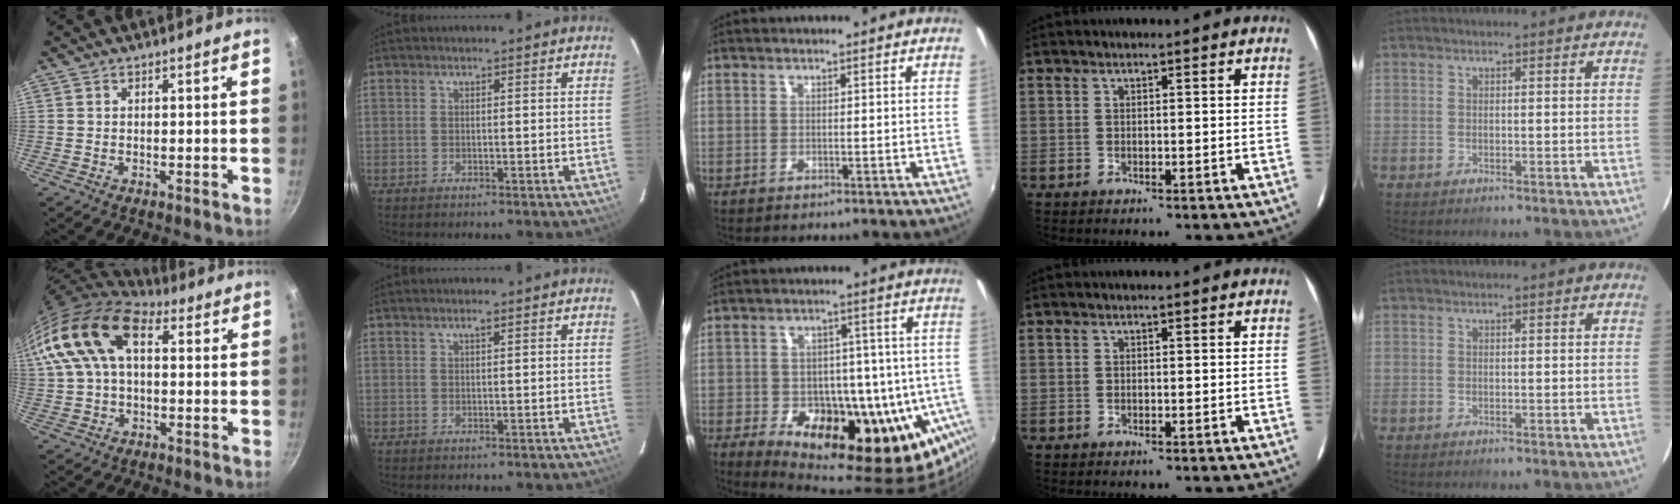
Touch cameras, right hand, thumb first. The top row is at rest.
{"thumb": {"total": 16.3, "force": [4.0, 9.8, 12.4], "torque": [-0.228, 0.029, 0.058]}, "index": {"total": 0.7, "force": [0.4, 0.1, 0.5], "torque": [-0.009, 0.004, 0.007]}, "middle": {"total": 24.3, "force": [-8.6, 14.2, 17.7], "torque": [-0.283, -0.025, -0.103]}}